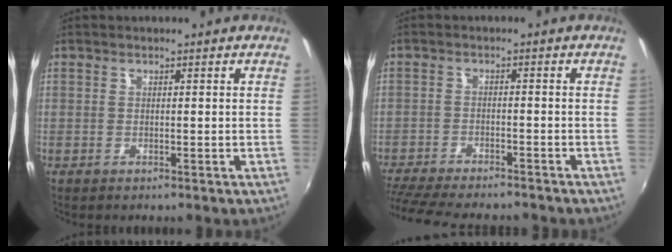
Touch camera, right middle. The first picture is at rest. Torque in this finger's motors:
{"motor_torque": [1.00, -1.14, 0.16, 0.05]}